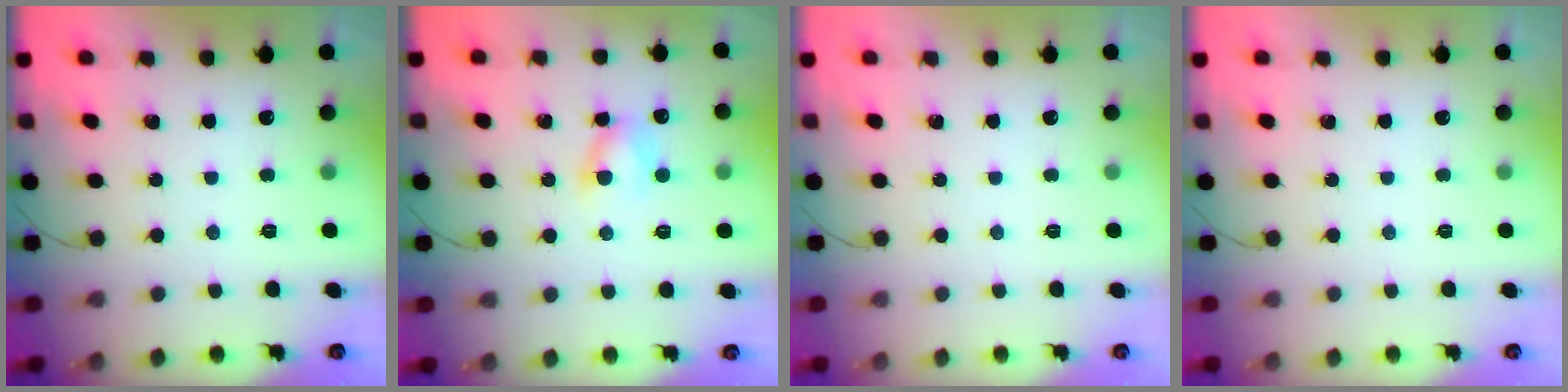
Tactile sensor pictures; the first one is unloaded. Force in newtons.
{"total": 5.7, "press": 5.7, "slide": 0.7}
{"total": 0.0}
{"total": 0.0}